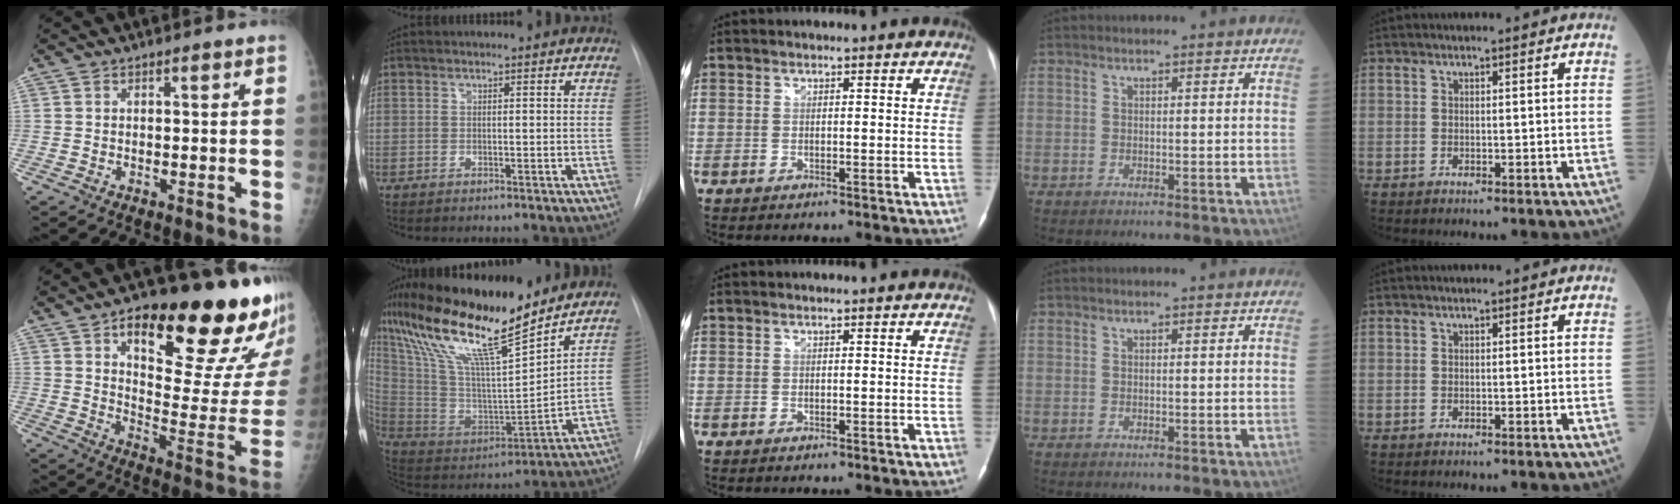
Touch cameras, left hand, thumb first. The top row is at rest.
{"thumb": {"total": 28.2, "force": [16.3, 8.9, 21.2], "torque": [-0.237, -0.066, 0.235]}, "index": {"total": 23.4, "force": [17.7, 2.5, 15.0], "torque": [-0.281, 0.008, 0.325]}}